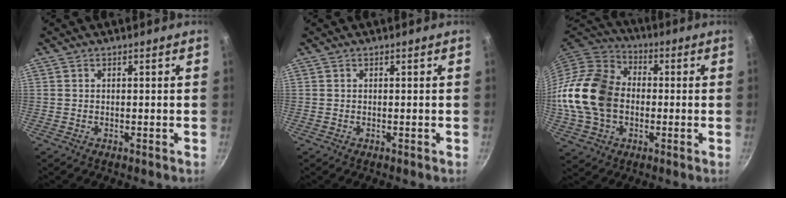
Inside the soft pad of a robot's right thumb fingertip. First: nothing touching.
{"total": 0.0}
{"total": 19.8, "force": [-1.3, 14.8, 13.1], "torque": [-0.248, 0.035, -0.031]}